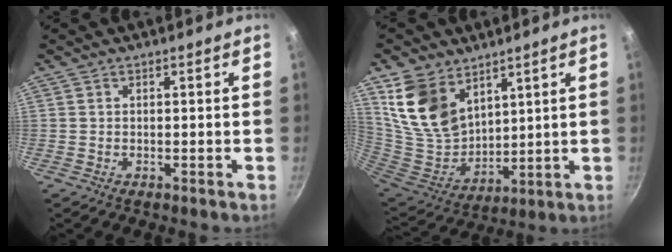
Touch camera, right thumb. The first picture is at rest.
{"total": 15.5, "force": [8.9, 10.0, 7.8], "torque": [-0.131, -0.061, 0.189]}